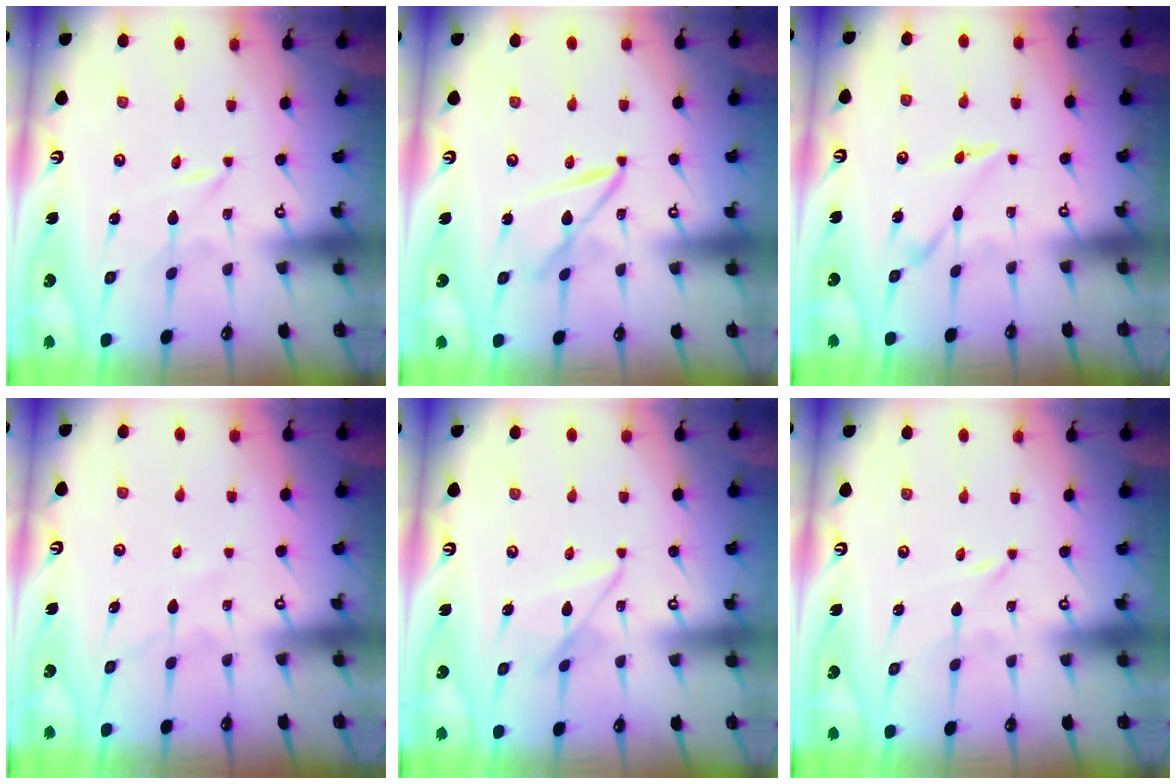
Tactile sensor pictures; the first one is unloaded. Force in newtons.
{"total": 7.5, "press": 7.5, "slide": 0.7}
{"total": 6.1, "press": 6.0, "slide": 0.6}
{"total": 5.6, "press": 5.6, "slide": 0.6}
{"total": 7.5, "press": 7.5, "slide": 0.4}
{"total": 0.0}